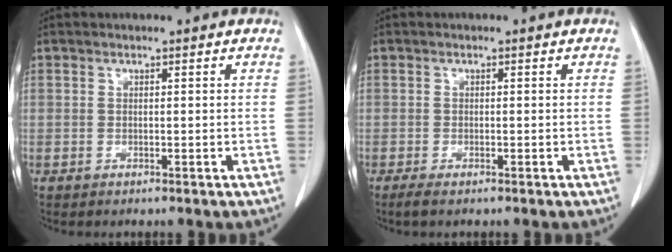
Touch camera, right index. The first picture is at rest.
{"total": 2.1, "force": [-1.2, 0.7, 1.6], "torque": [-0.042, -0.005, -0.024]}